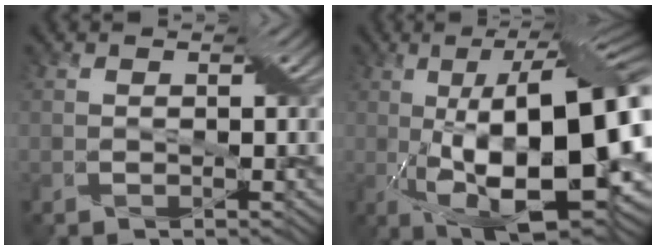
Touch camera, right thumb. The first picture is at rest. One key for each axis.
{"total": 20.3, "fx": -2.2, "fy": 7.7, "fz": 18.7, "tx": -0.273, "ty": 0.014, "tz": -0.047}